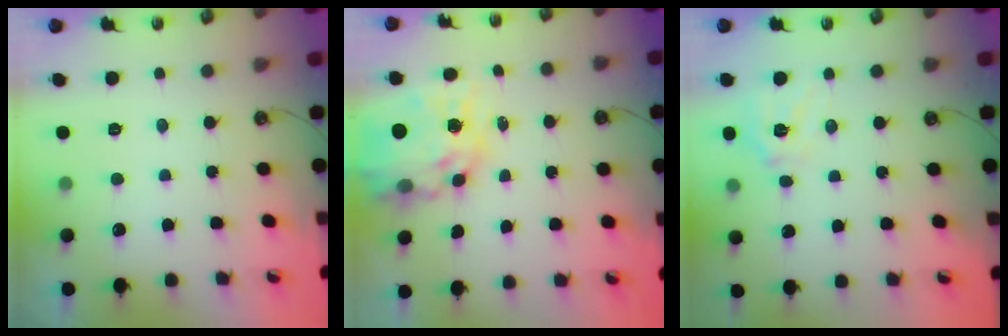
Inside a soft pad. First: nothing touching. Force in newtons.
{"total": 15.1, "press": 15.0, "slide": 1.4}
{"total": 12.3, "press": 12.1, "slide": 1.8}